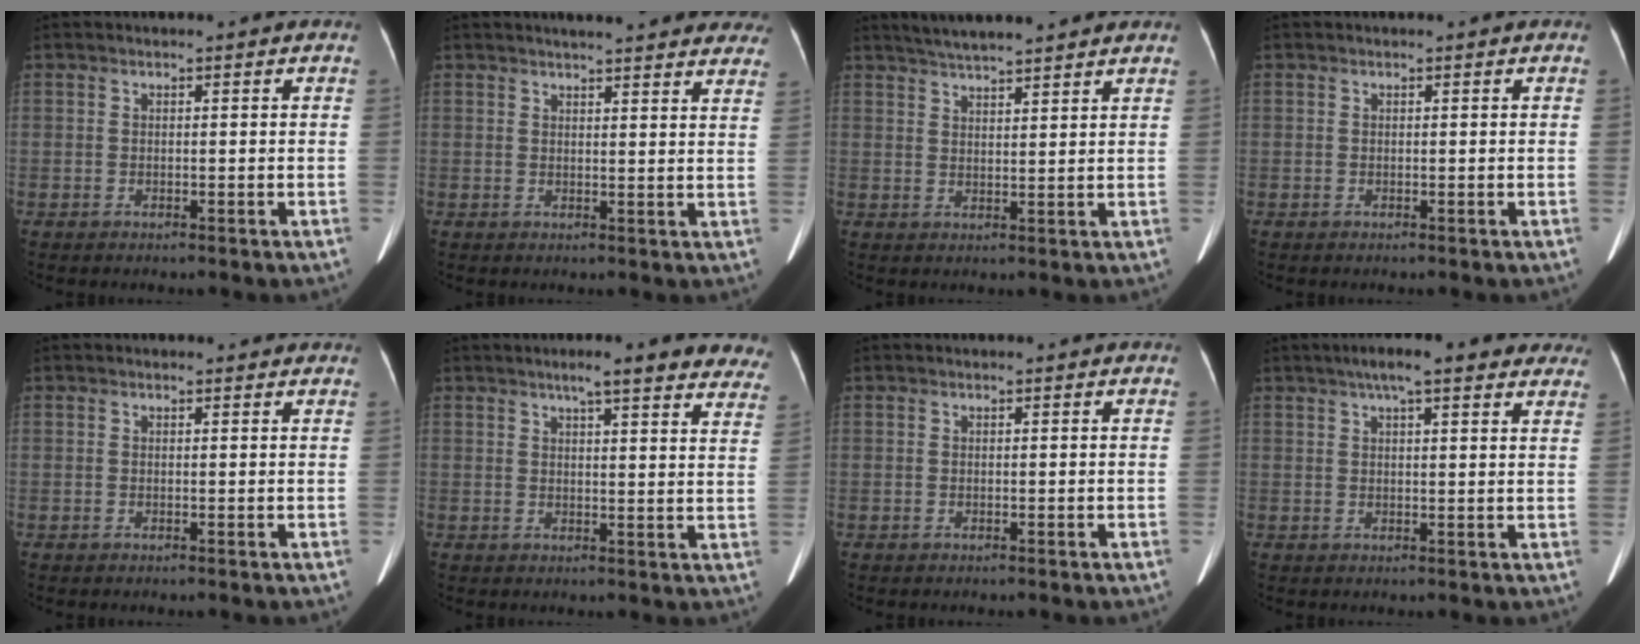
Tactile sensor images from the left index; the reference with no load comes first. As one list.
[{"total": 18.3, "force": [16.7, 2.9, 6.9], "torque": [-0.076, -0.010, 0.184]}, {"total": 8.7, "force": [7.7, 0.5, 3.9], "torque": [-0.065, 0.027, 0.113]}, {"total": 0.0}, {"total": 1.1, "force": [1.1, 0.4, 0.1], "torque": [-0.016, 0.002, 0.006]}, {"total": 14.1, "force": [11.8, 2.2, 7.4], "torque": [-0.071, 0.004, 0.128]}, {"total": 0.0}, {"total": 12.1, "force": [9.2, 2.6, 7.4], "torque": [-0.097, 0.037, 0.118]}]